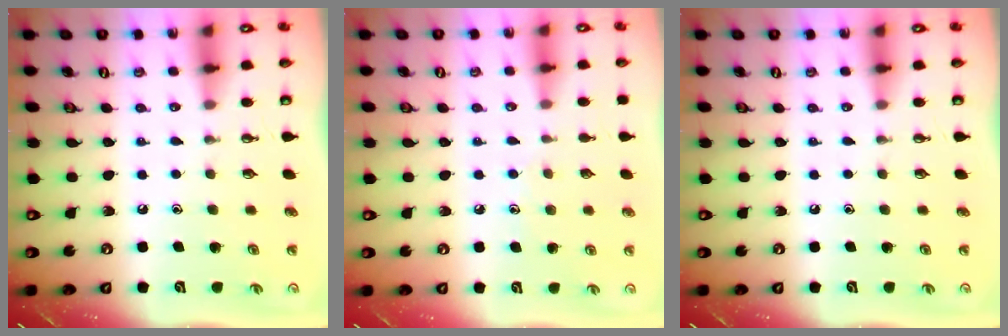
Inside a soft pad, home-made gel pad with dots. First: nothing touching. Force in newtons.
{"total": 5.5, "press": 5.5, "slide": 0.5}
{"total": 0.0}